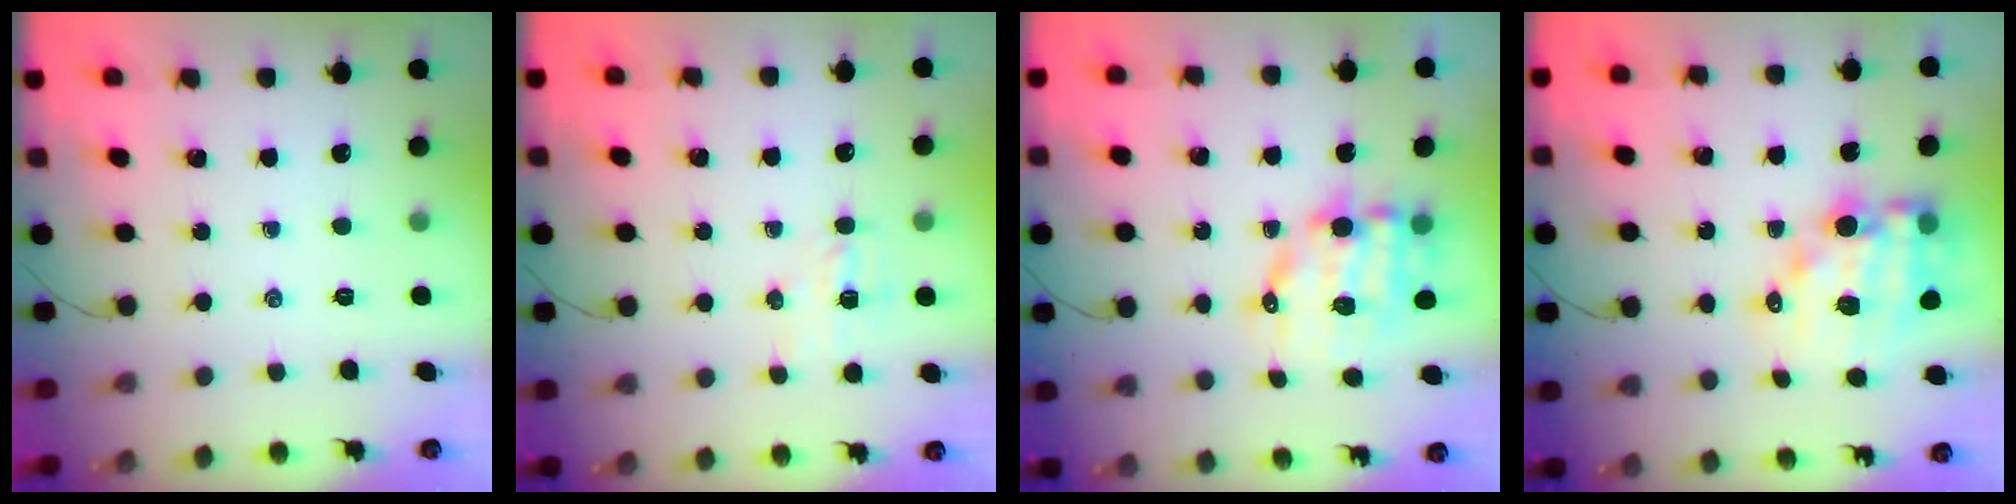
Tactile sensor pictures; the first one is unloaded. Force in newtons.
{"total": 4.4, "press": 4.3, "slide": 1.1}
{"total": 10.7, "press": 10.4, "slide": 2.5}
{"total": 12.6, "press": 12.2, "slide": 3.2}